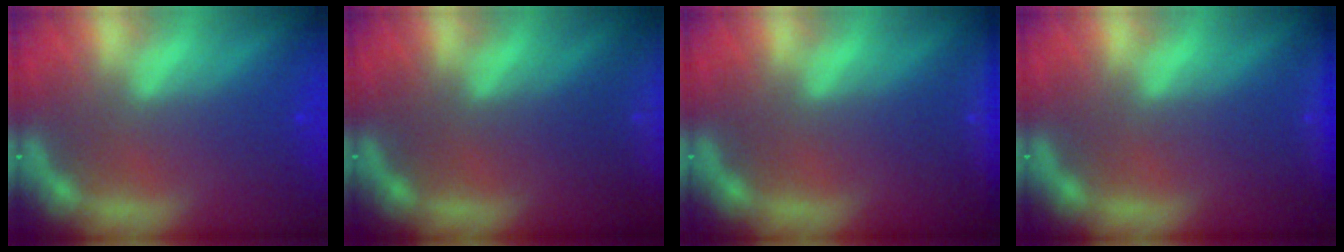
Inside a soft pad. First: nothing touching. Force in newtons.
{"total": 9.0}
{"total": 2.9}
{"total": 2.4}